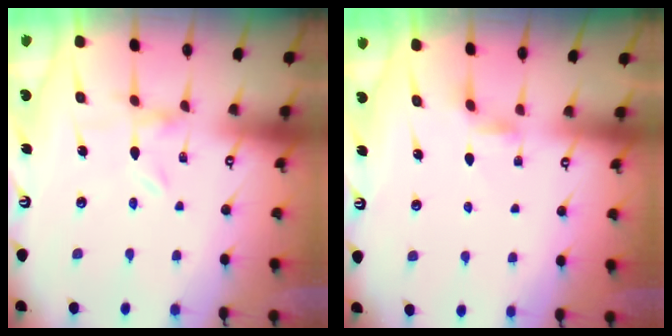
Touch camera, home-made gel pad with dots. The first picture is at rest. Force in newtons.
{"total": 2.1, "press": 2.1, "slide": 0.3}